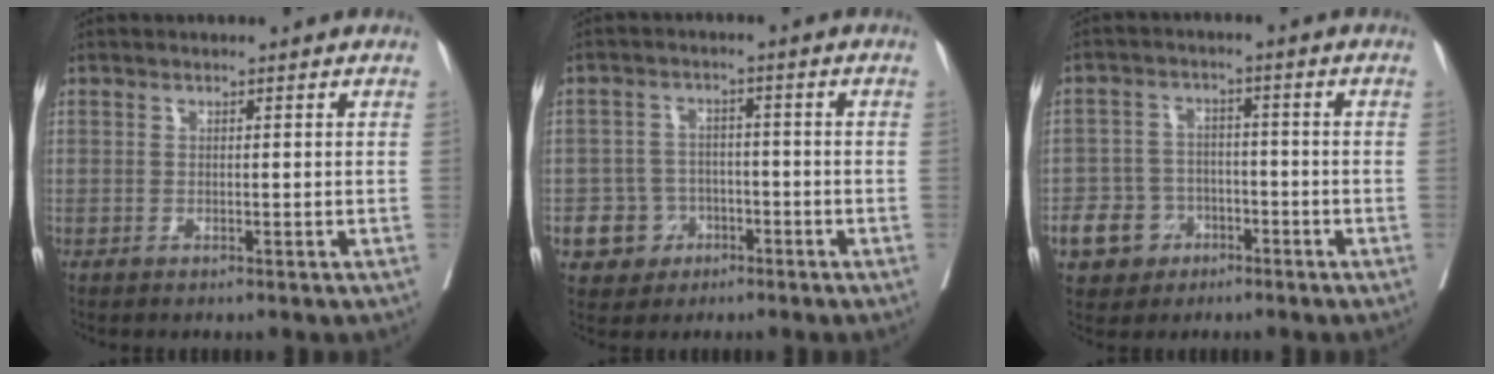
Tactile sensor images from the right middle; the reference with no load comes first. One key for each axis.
{"total": 5.1, "fx": -2.2, "fy": 4.6, "fz": 0.7, "tx": -0.007, "ty": 0.012, "tz": -0.033}
{"total": 6.1, "fx": -3.0, "fy": 5.1, "fz": 1.4, "tx": -0.027, "ty": 0.010, "tz": -0.045}